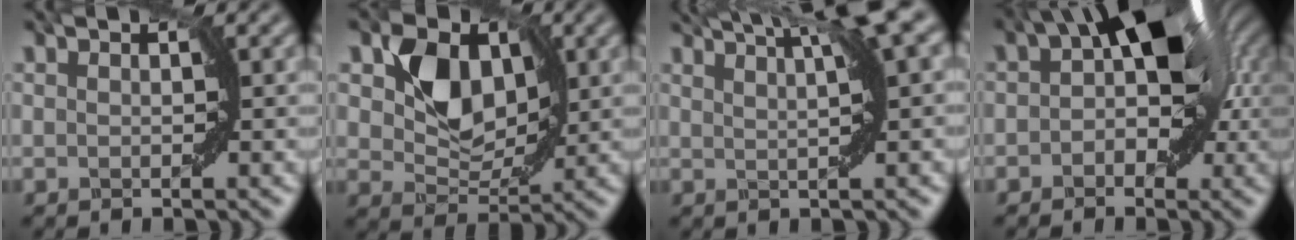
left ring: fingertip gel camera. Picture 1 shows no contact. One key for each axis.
{"total": 4.8, "fx": 1.2, "fy": 3.9, "fz": 2.5, "tx": -0.044, "ty": -0.010, "tz": 0.023}
{"total": 6.5, "fx": 4.2, "fy": 1.2, "fz": 4.9, "tx": -0.039, "ty": 0.027, "tz": 0.051}
{"total": 8.1, "fx": 1.8, "fy": 4.8, "fz": 6.2, "tx": -0.056, "ty": 0.020, "tz": 0.009}